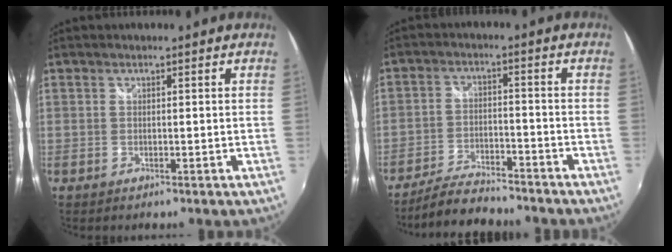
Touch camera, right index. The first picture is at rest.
{"total": 10.3, "force": [-9.3, 2.2, 3.9], "torque": [-0.104, -0.009, -0.153]}